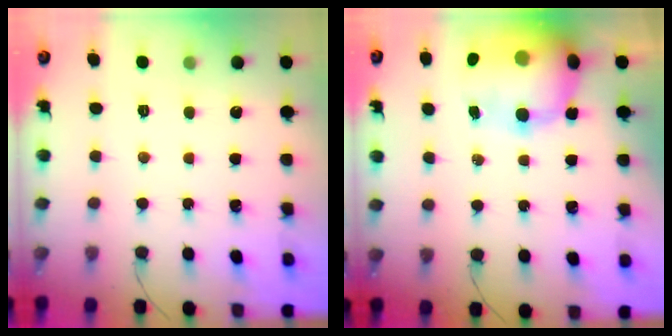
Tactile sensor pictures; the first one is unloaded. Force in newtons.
{"total": 18.7, "press": 18.2, "slide": 4.5}